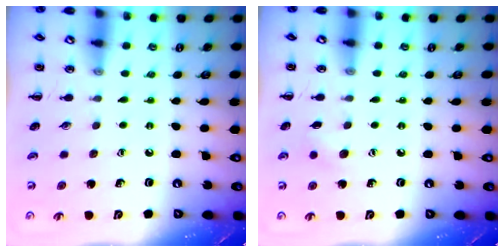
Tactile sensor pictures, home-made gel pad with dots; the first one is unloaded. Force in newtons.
{"total": 5.2, "press": 5.0, "slide": 1.4}